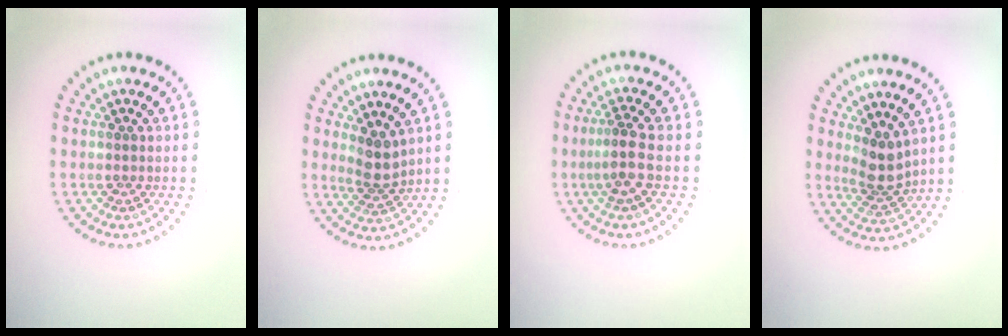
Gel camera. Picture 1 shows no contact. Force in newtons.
{"total": 2.4, "press": 1.8, "slide": 1.5}
{"total": 2.5, "press": 2.0, "slide": 1.6}
{"total": 2.6, "press": 2.0, "slide": 1.7}